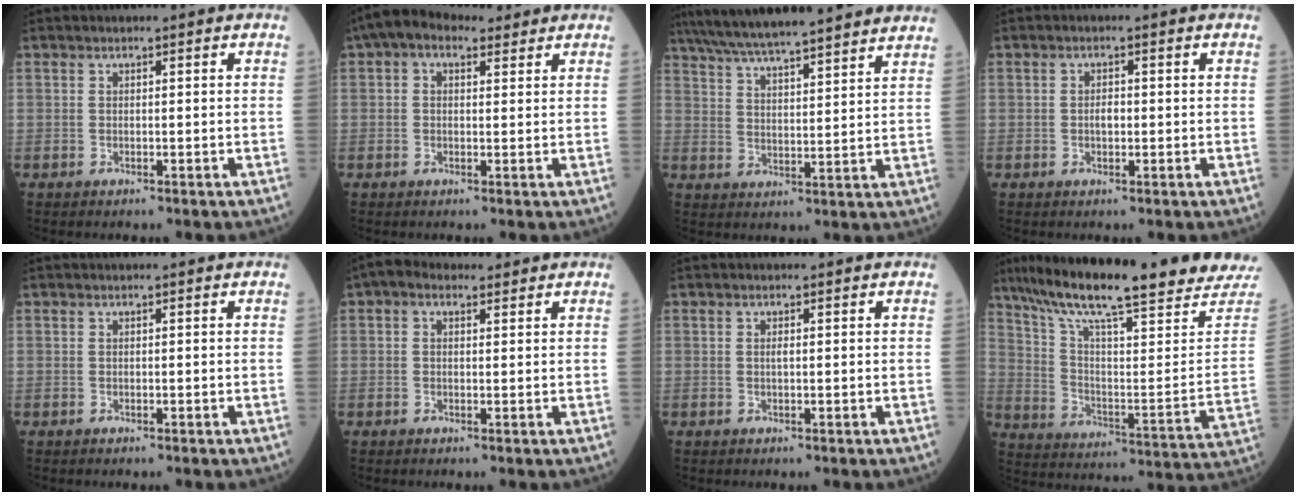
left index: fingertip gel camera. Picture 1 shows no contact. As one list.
[{"total": 5.8, "force": [3.5, 3.3, 3.2], "torque": [-0.062, 0.040, 0.059]}, {"total": 22.3, "force": [19.4, 2.0, 10.7], "torque": [-0.182, 0.038, 0.280]}, {"total": 1.5, "force": [-0.1, 0.7, 1.3], "torque": [-0.024, 0.002, -0.002]}, {"total": 0.0}, {"total": 3.2, "force": [1.9, 2.0, 1.7], "torque": [-0.039, 0.028, 0.033]}, {"total": 0.6, "force": [0.1, 0.1, 0.6], "torque": [-0.015, 0.000, 0.001]}, {"total": 26.8, "force": [21.9, 2.3, 15.2], "torque": [-0.251, -0.036, 0.304]}]